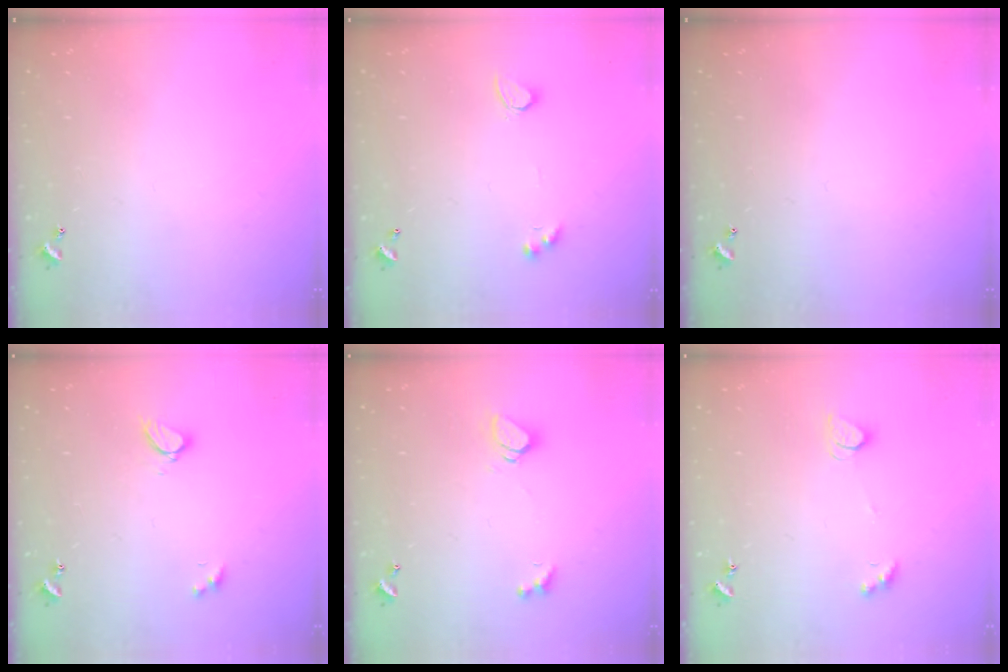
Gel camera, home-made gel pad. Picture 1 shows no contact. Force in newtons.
{"total": 3.3, "press": 2.8, "slide": 1.7}
{"total": 0.0}
{"total": 3.1, "press": 3.1, "slide": 0.3}
{"total": 1.6, "press": 1.5, "slide": 0.4}
{"total": 2.1, "press": 2.1, "slide": 0.4}